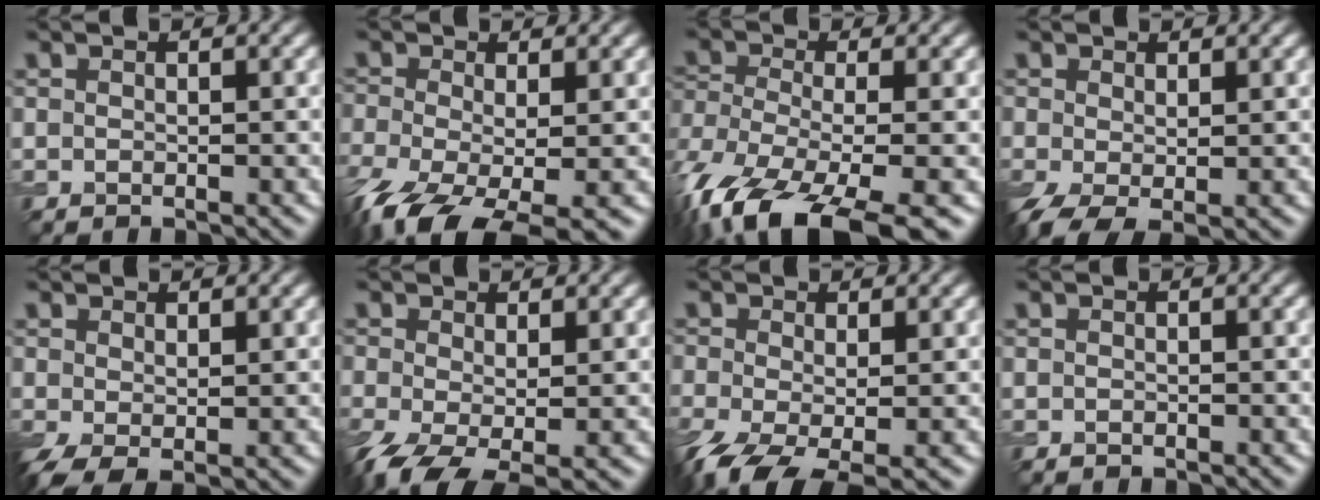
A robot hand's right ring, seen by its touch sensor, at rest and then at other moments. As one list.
[{"total": 8.5, "force": [-3.8, 3.9, 6.6], "torque": [-0.141, -0.034, -0.064]}, {"total": 11.2, "force": [-6.8, 4.2, 7.8], "torque": [-0.158, -0.021, -0.125]}, {"total": 3.7, "force": [-0.9, 1.8, 3.1], "torque": [-0.073, -0.012, -0.016]}, {"total": 2.9, "force": [-0.2, 1.5, 2.5], "torque": [-0.059, -0.007, -0.004]}, {"total": 6.7, "force": [-2.4, 3.3, 5.3], "torque": [-0.120, -0.026, -0.040]}, {"total": 7.0, "force": [-3.0, 3.2, 5.4], "torque": [-0.123, -0.024, -0.056]}, {"total": 0.0}]